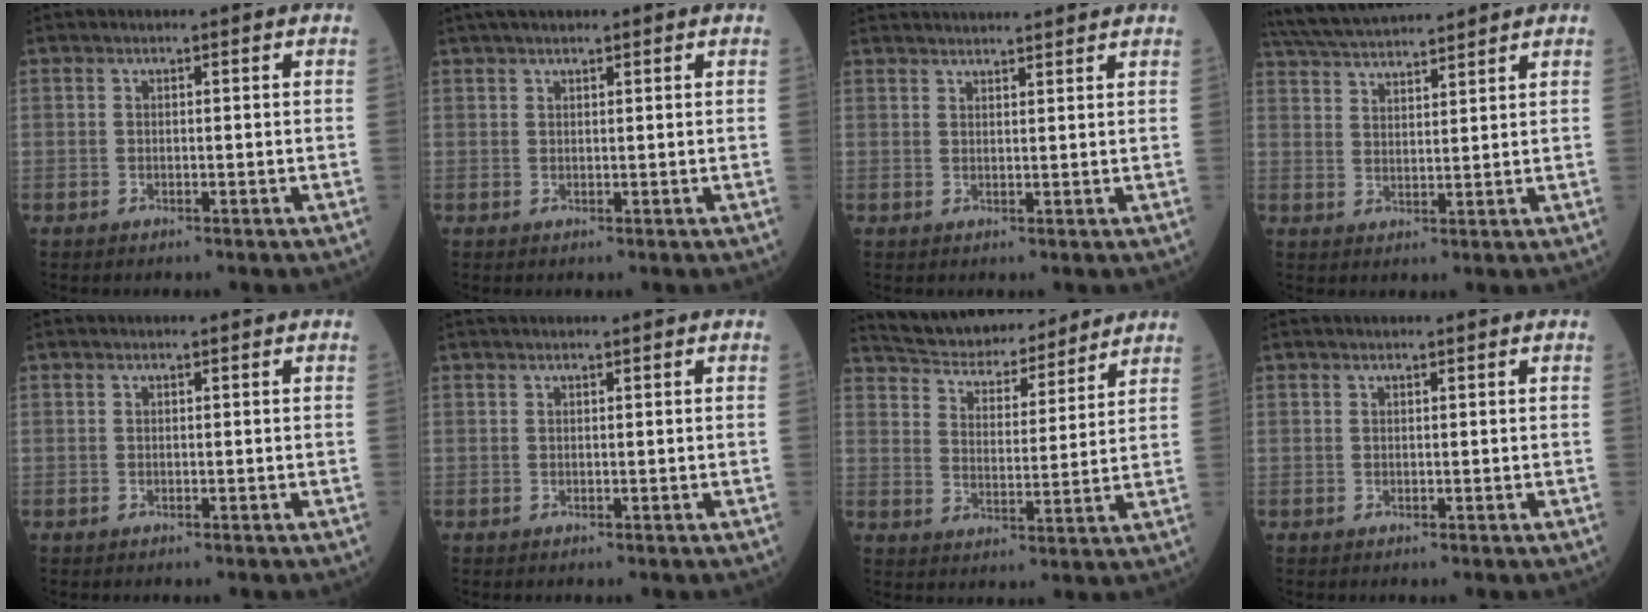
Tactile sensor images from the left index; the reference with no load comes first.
{"total": 3.9, "force": [3.1, 0.8, 2.3], "torque": [-0.034, 0.030, 0.050]}
{"total": 10.2, "force": [9.8, 0.3, 3.1], "torque": [-0.045, 0.029, 0.128]}
{"total": 11.2, "force": [10.5, 0.6, 3.8], "torque": [-0.079, 0.032, 0.178]}
{"total": 0.0}
{"total": 2.0, "force": [1.8, -0.1, 0.9], "torque": [-0.005, 0.030, 0.033]}
{"total": 16.9, "force": [15.6, 3.9, 5.2], "torque": [-0.081, 0.016, 0.239]}
{"total": 0.8, "force": [0.7, 0.0, 0.3], "torque": [-0.004, 0.018, 0.015]}